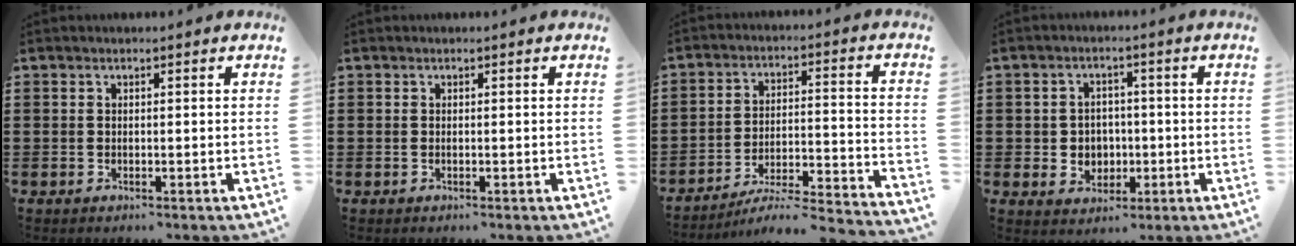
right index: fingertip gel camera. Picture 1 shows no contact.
{"total": 0.0}
{"total": 4.3, "force": [-3.9, -0.3, 1.7], "torque": [-0.036, -0.023, -0.083]}
{"total": 3.8, "force": [-0.3, 3.6, 1.2], "torque": [-0.031, 0.004, -0.010]}